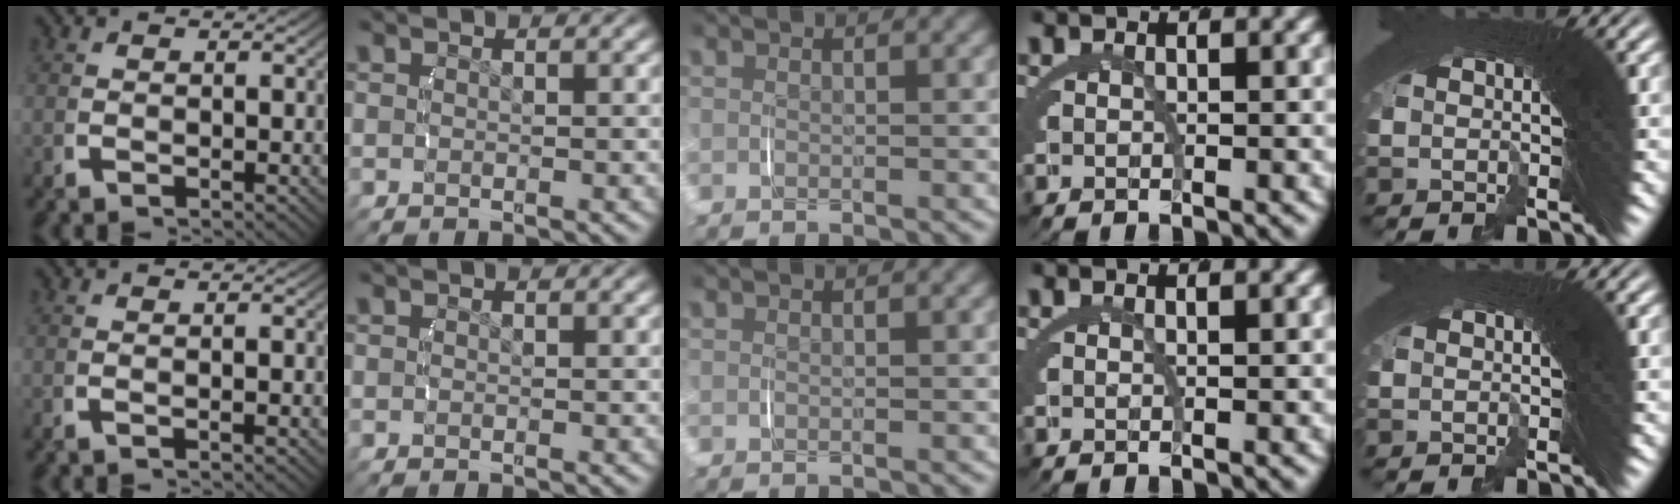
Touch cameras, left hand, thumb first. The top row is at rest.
{"thumb": {"total": 0.7, "force": [-0.2, 0.0, 0.7], "torque": [-0.014, 0.005, -0.006]}, "ring": {"total": 0.5, "force": [0.4, 0.0, 0.3], "torque": [-0.005, 0.002, 0.008]}}